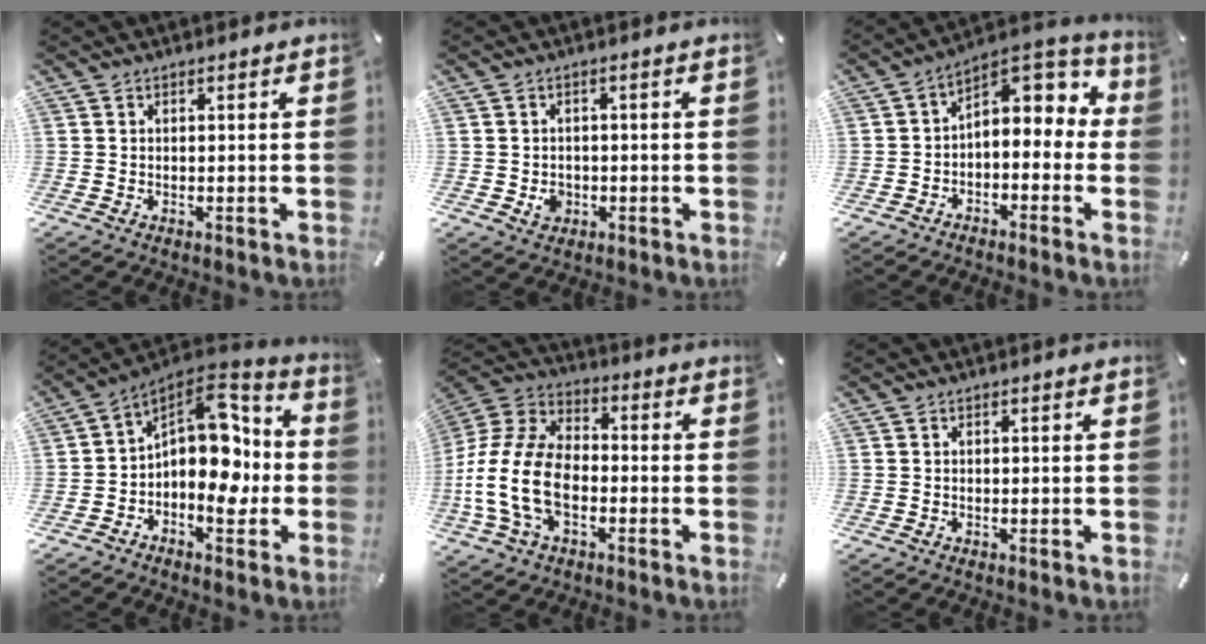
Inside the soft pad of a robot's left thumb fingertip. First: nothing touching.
{"total": 3.4, "force": [-0.8, 2.9, 1.5], "torque": [-0.018, 0.002, -0.015]}
{"total": 7.3, "force": [1.7, 5.2, 4.8], "torque": [-0.058, -0.027, 0.027]}
{"total": 15.3, "force": [-0.4, 10.0, 11.5], "torque": [-0.157, -0.016, -0.008]}
{"total": 16.9, "force": [-4.9, 11.2, 11.6], "torque": [-0.258, 0.024, -0.088]}
{"total": 0.0}